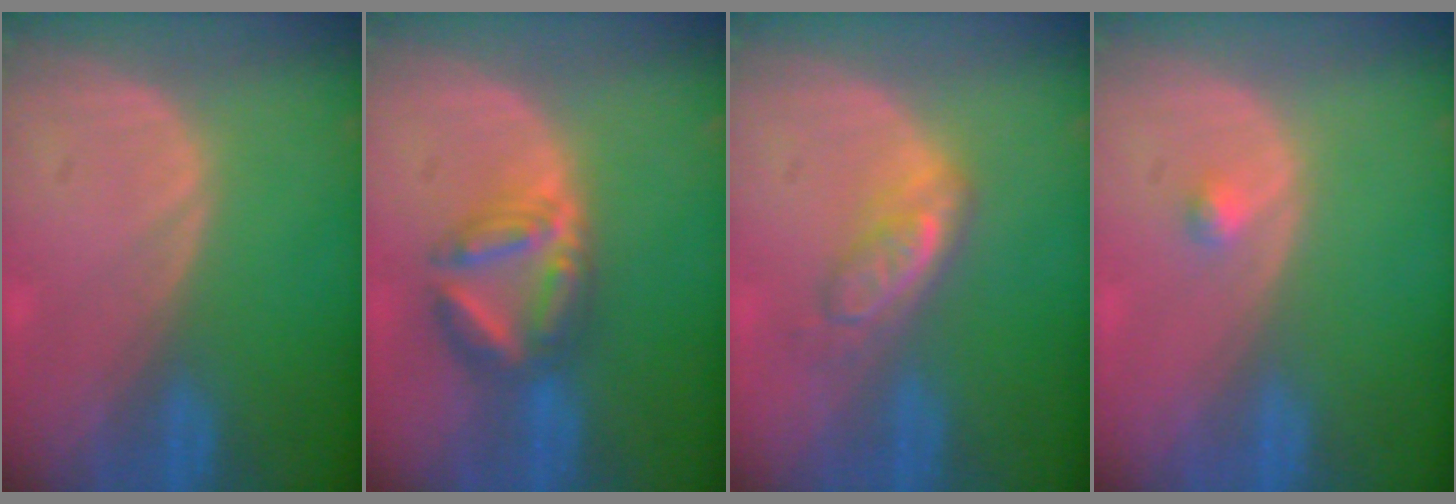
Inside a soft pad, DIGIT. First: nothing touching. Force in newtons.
{"total": 6.3, "press": 6.3, "slide": 0.4}
{"total": 5.0, "press": 4.6, "slide": 2.0}
{"total": 1.0, "press": 1.0, "slide": 0.1}